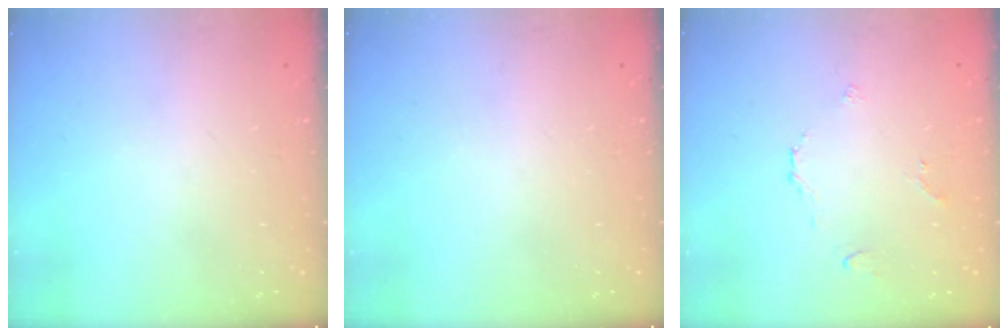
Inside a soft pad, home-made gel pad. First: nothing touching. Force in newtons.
{"total": 0.0}
{"total": 3.6, "press": 3.5, "slide": 0.7}